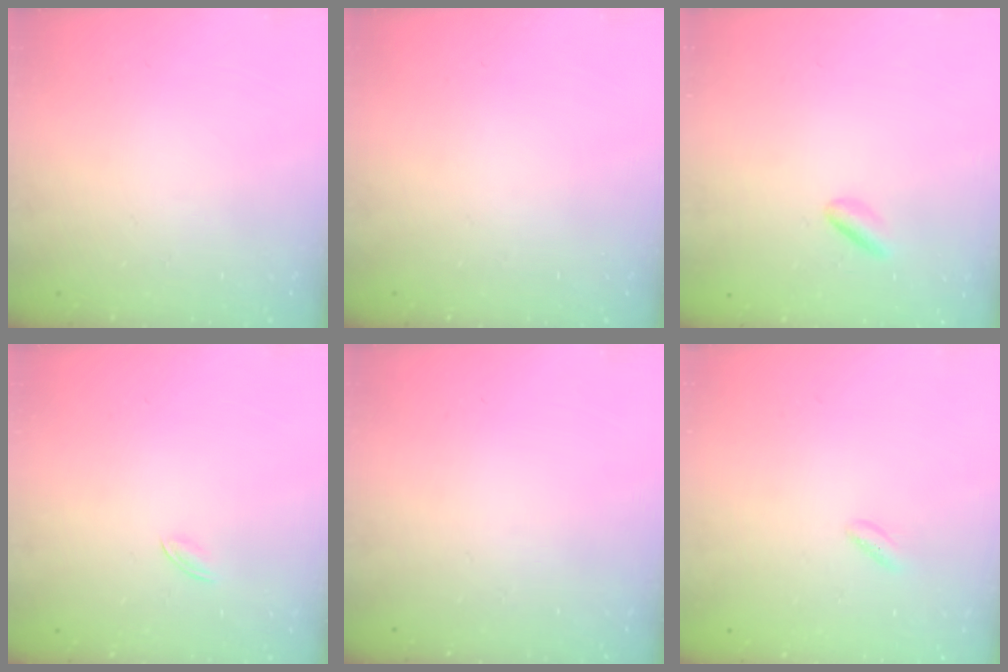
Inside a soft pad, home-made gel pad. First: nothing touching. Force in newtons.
{"total": 0.0}
{"total": 2.5, "press": 2.4, "slide": 0.8}
{"total": 1.7, "press": 1.7, "slide": 0.5}
{"total": 0.0}
{"total": 1.9, "press": 1.7, "slide": 0.8}